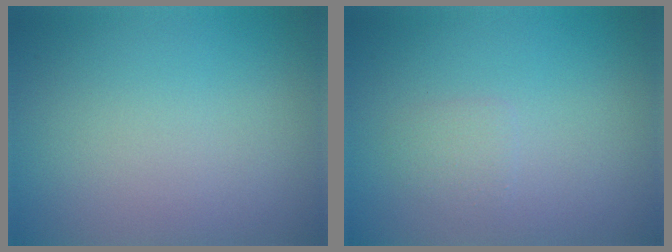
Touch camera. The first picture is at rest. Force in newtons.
{"total": 1.1, "press": 1.1, "slide": 0.0}